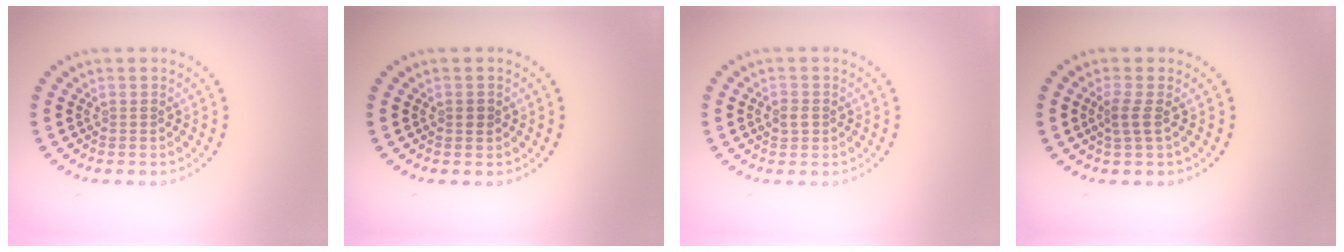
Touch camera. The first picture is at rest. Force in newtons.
{"total": 0.9, "press": 0.9, "slide": 0.0}
{"total": 1.3, "press": 1.2, "slide": 0.2}
{"total": 1.6, "press": 1.3, "slide": 1.0}